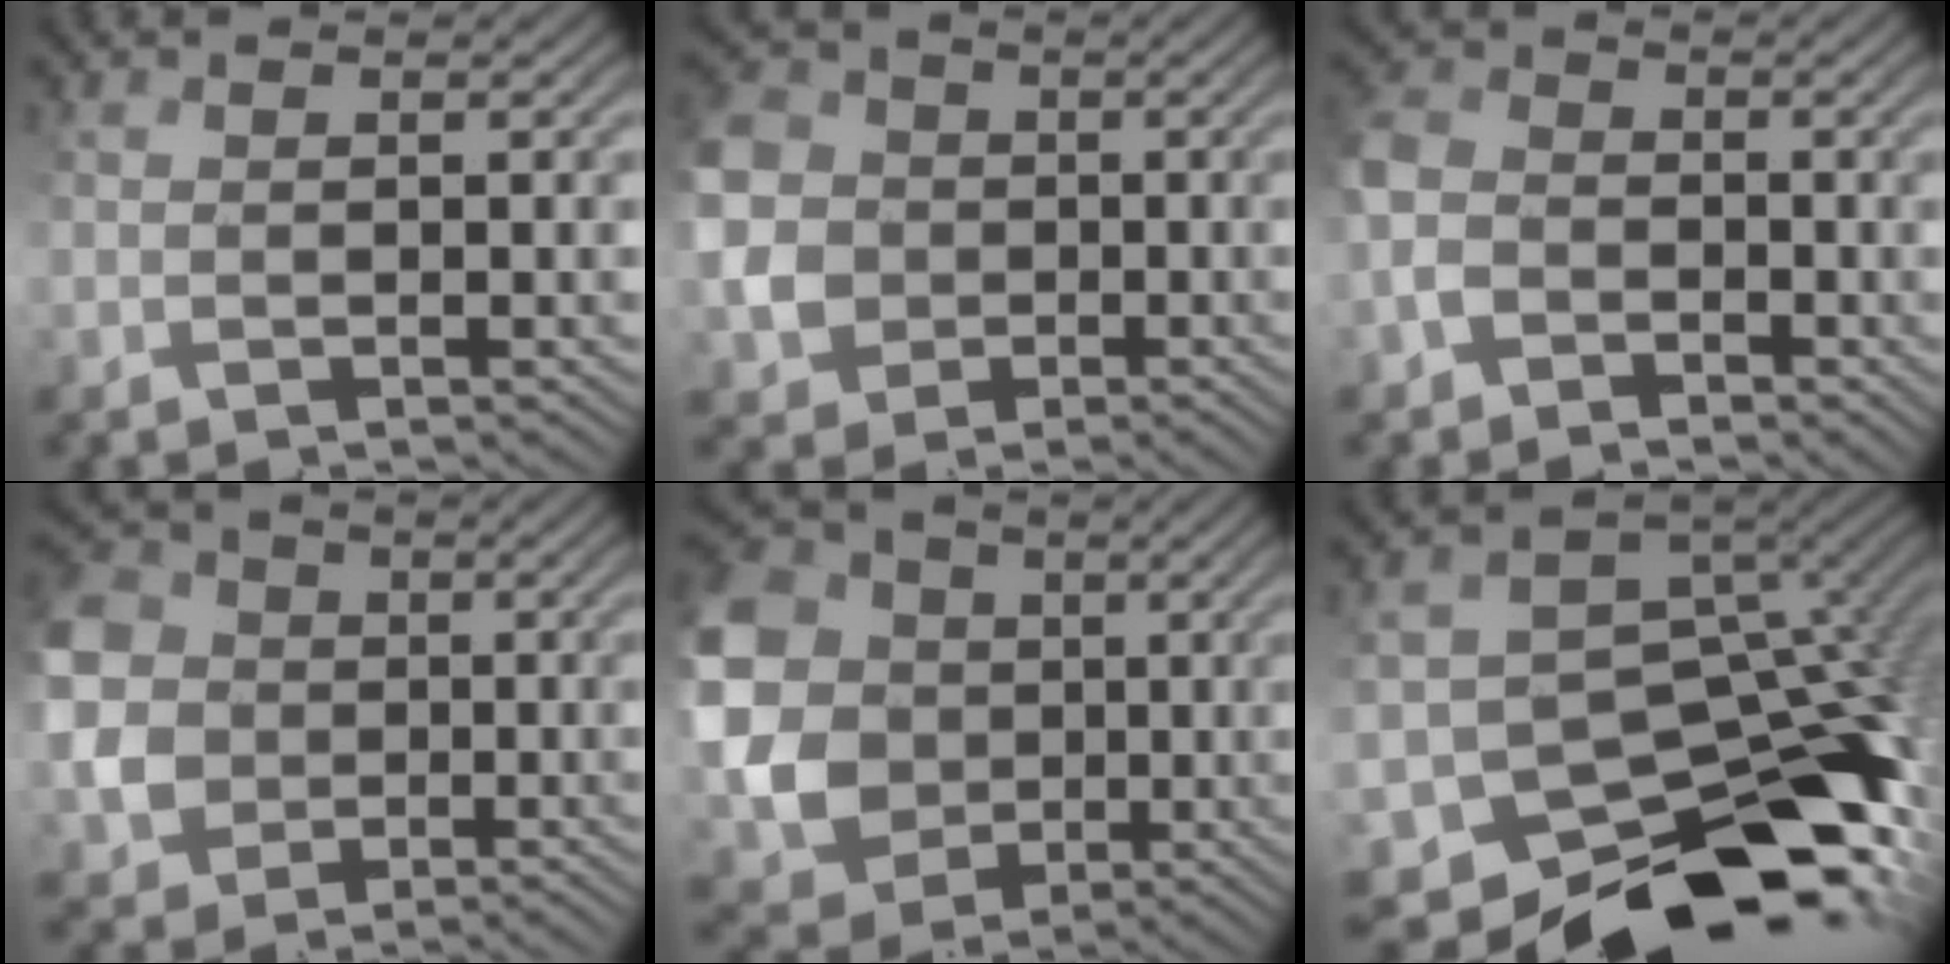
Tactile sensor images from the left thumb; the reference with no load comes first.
{"total": 7.8, "force": [-0.3, 7.2, 3.1], "torque": [-0.113, -0.009, -0.013]}
{"total": 3.2, "force": [-1.6, 2.5, 1.3], "torque": [-0.046, 0.008, -0.043]}
{"total": 9.2, "force": [-0.5, 8.4, 3.7], "torque": [-0.137, -0.017, -0.017]}
{"total": 16.0, "force": [2.4, 14.2, 7.1], "torque": [-0.263, -0.002, 0.045]}
{"total": 13.5, "force": [-6.3, 9.5, 7.1], "torque": [-0.121, -0.033, -0.070]}